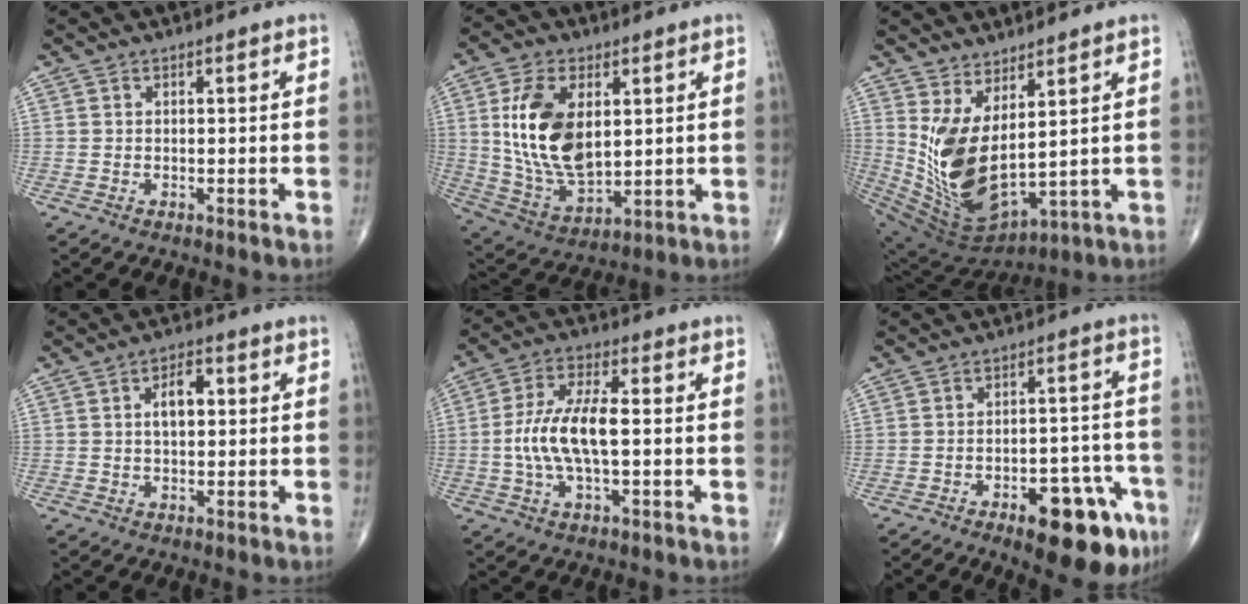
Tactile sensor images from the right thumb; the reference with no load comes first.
{"total": 16.7, "force": [3.2, 9.3, 13.5], "torque": [-0.246, -0.017, 0.072]}
{"total": 14.9, "force": [3.4, 6.2, 13.2], "torque": [-0.259, -0.054, 0.091]}
{"total": 5.2, "force": [0.9, 2.8, 4.3], "torque": [-0.067, 0.008, 0.012]}
{"total": 11.2, "force": [-0.7, 4.5, 10.3], "torque": [-0.216, 0.018, -0.016]}
{"total": 15.7, "force": [-8.1, 6.2, 12.0], "torque": [-0.111, 0.051, -0.099]}